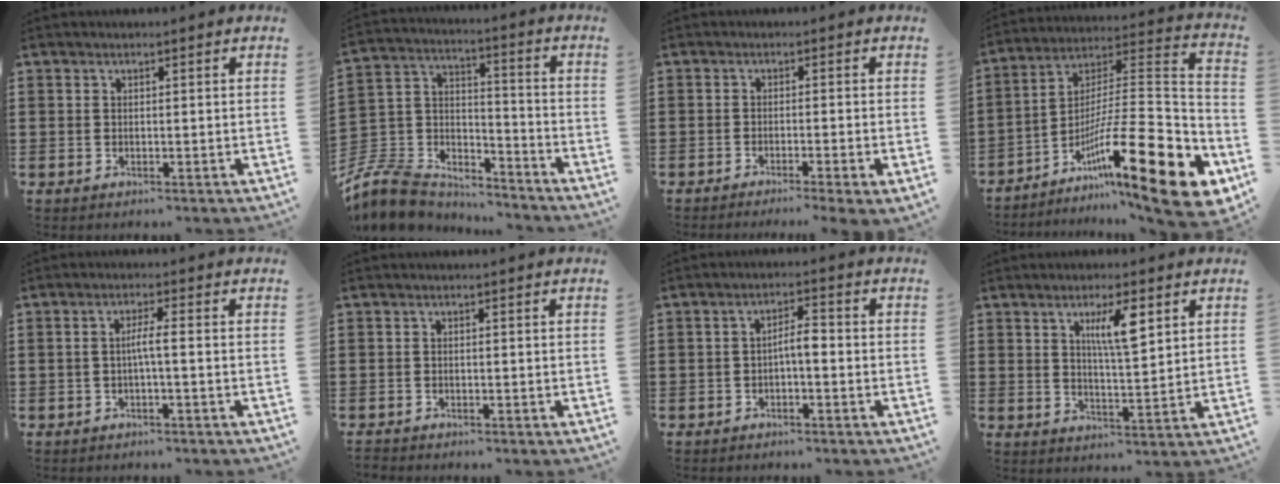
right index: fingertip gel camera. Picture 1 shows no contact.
{"total": 8.8, "force": [-7.7, 3.8, 1.7], "torque": [-0.065, 0.006, -0.155]}
{"total": 1.5, "force": [-1.2, -0.4, 0.8], "torque": [-0.015, -0.004, -0.022]}
{"total": 20.0, "force": [-9.2, 3.7, 17.3], "torque": [-0.273, 0.007, -0.157]}
{"total": 2.5, "force": [-0.5, 0.0, 2.5], "torque": [-0.047, -0.001, -0.012]}
{"total": 0.7, "force": [-0.7, 0.2, -0.2], "torque": [0.001, 0.002, -0.016]}
{"total": 2.9, "force": [-0.9, 0.8, 2.7], "torque": [-0.050, 0.007, -0.019]}
{"total": 6.2, "force": [2.9, 1.4, 5.3], "torque": [-0.097, 0.004, 0.043]}